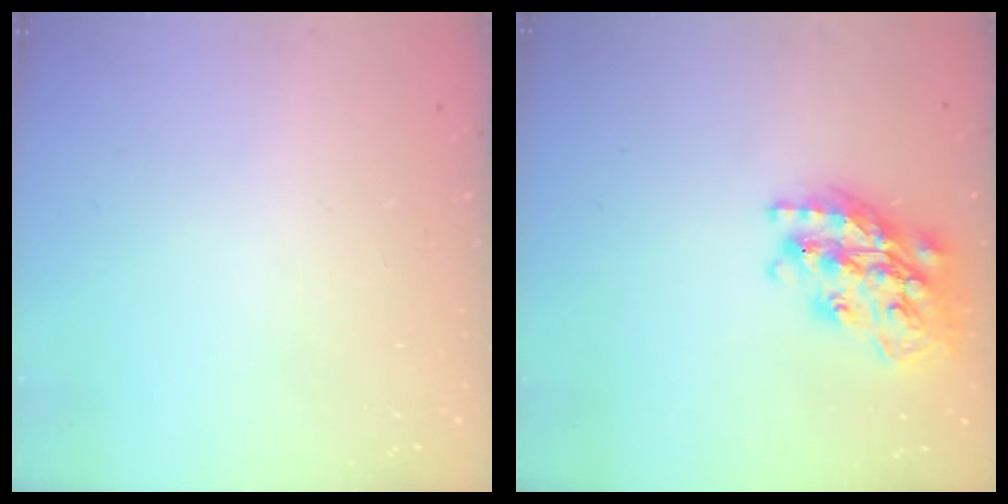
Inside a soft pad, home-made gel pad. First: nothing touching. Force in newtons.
{"total": 22.6, "press": 22.5, "slide": 1.7}